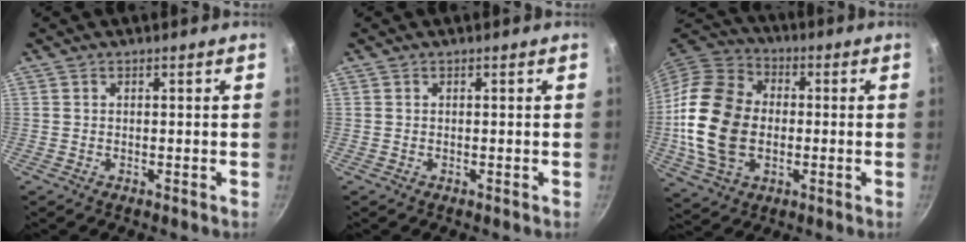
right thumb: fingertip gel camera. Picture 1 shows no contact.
{"total": 0.0}
{"total": 19.7, "force": [-1.6, 14.1, 13.8], "torque": [-0.251, 0.023, -0.032]}